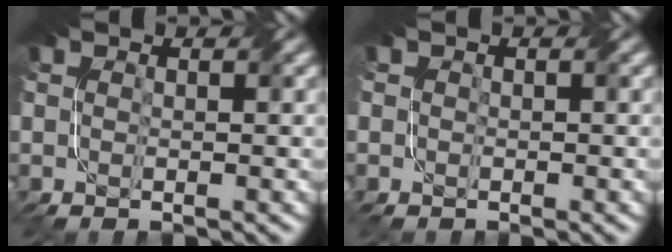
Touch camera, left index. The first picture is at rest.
{"total": 1.6, "force": [-0.8, 0.6, -1.2], "torque": [0.021, -0.009, 0.000]}